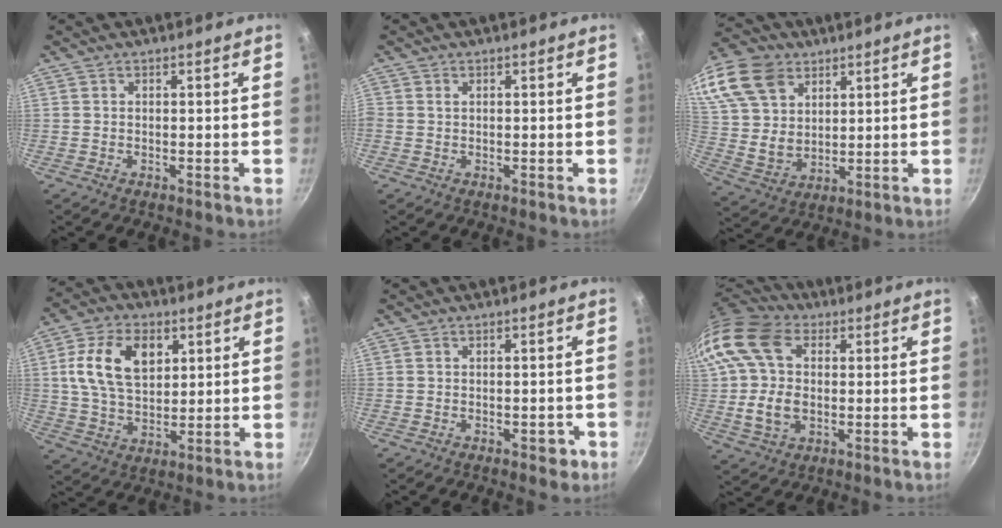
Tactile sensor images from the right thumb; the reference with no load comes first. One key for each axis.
{"total": 0.6, "fx": 0.2, "fy": 0.5, "fz": 0.3, "tx": -0.006, "ty": 0.001, "tz": 0.002}
{"total": 21.8, "fx": 11.1, "fy": 15.2, "fz": 11.1, "tx": -0.238, "ty": 0.001, "tz": 0.221}
{"total": 13.5, "fx": 3.9, "fy": 8.7, "fz": 9.5, "tx": -0.156, "ty": -0.005, "tz": 0.068}
{"total": 2.7, "fx": -1.2, "fy": 1.5, "fz": 1.9, "tx": -0.004, "ty": 0.016, "tz": -0.009}
{"total": 17.3, "fx": 2.5, "fy": 12.3, "fz": 11.9, "tx": -0.224, "ty": 0.013, "tz": 0.037}